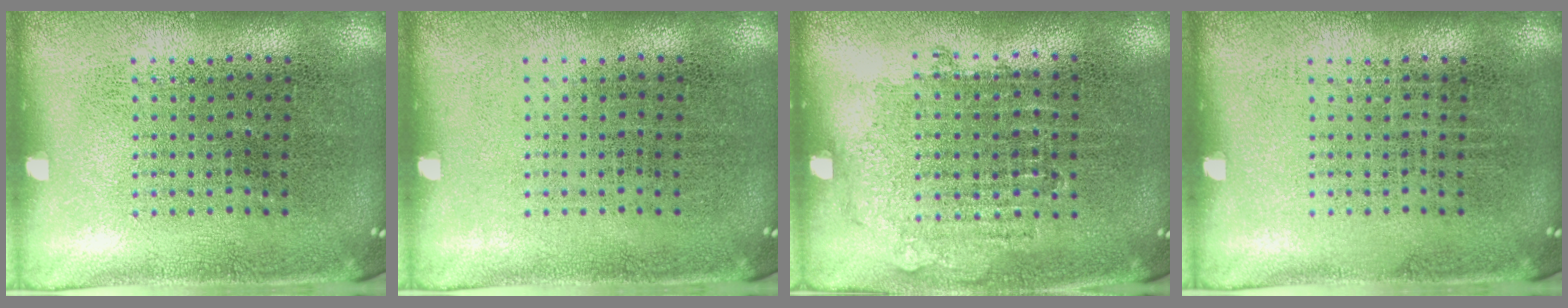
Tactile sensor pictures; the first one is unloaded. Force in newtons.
{"total": 0.0}
{"total": 0.8, "press": 0.7, "slide": 0.3}
{"total": 0.0}